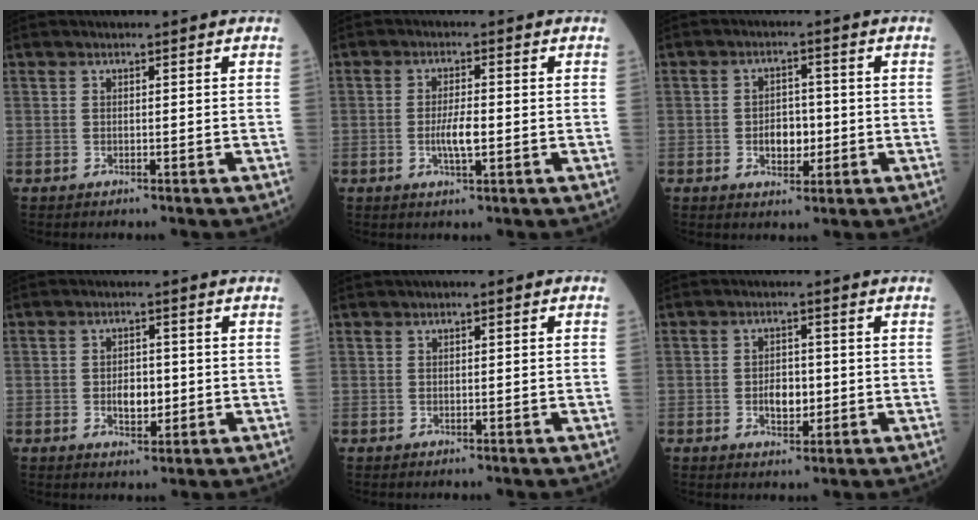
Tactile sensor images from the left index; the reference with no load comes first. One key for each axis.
{"total": 3.8, "fx": -0.6, "fy": 0.7, "fz": 3.7, "tx": -0.074, "ty": -0.003, "tz": -0.010}
{"total": 4.4, "fx": -0.7, "fy": 2.8, "fz": 3.3, "tx": -0.052, "ty": 0.007, "tz": -0.008}
{"total": 3.8, "fx": -0.4, "fy": 2.2, "fz": 3.1, "tx": -0.050, "ty": 0.001, "tz": -0.003}
{"total": 1.5, "fx": 0.5, "fy": 0.4, "fz": 1.3, "tx": -0.020, "ty": 0.009, "tz": 0.005}
{"total": 3.8, "fx": -0.6, "fy": 2.2, "fz": 3.0, "tx": -0.049, "ty": 0.002, "tz": -0.006}